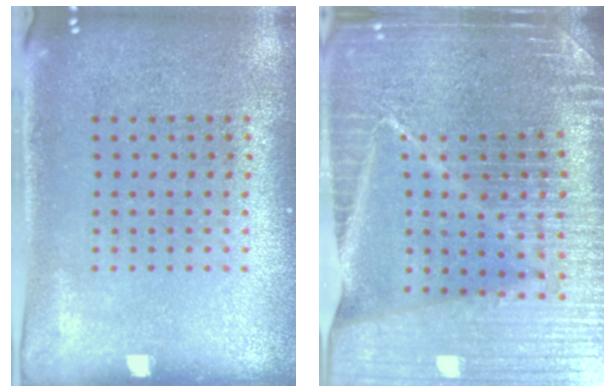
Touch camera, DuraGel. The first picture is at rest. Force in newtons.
{"total": 5.5, "press": 5.0, "slide": 2.3}